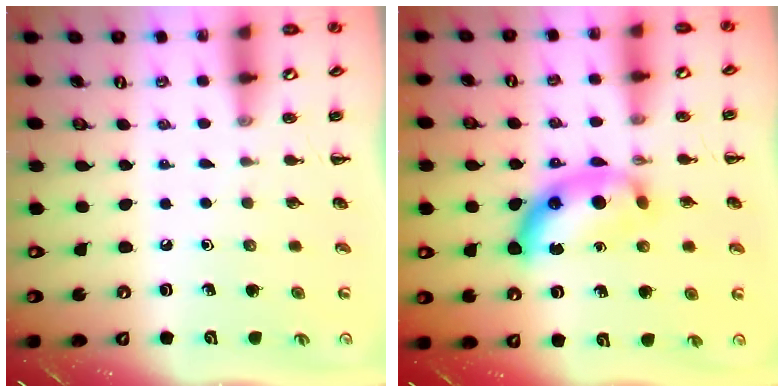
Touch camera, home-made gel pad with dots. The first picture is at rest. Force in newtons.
{"total": 12.0, "press": 12.0, "slide": 0.3}